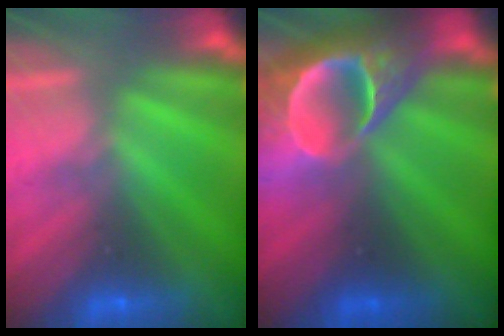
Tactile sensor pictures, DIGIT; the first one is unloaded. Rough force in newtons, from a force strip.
{"total": 8.9}